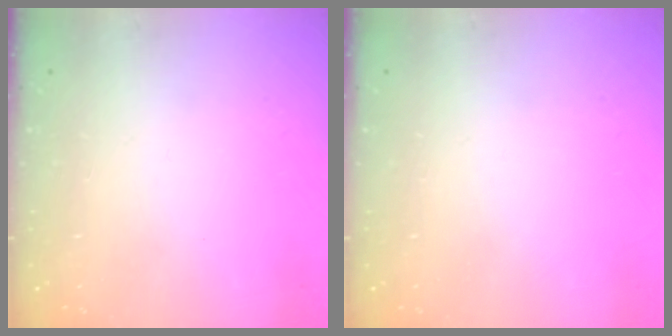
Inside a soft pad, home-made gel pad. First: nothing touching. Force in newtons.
{"total": 0.0}